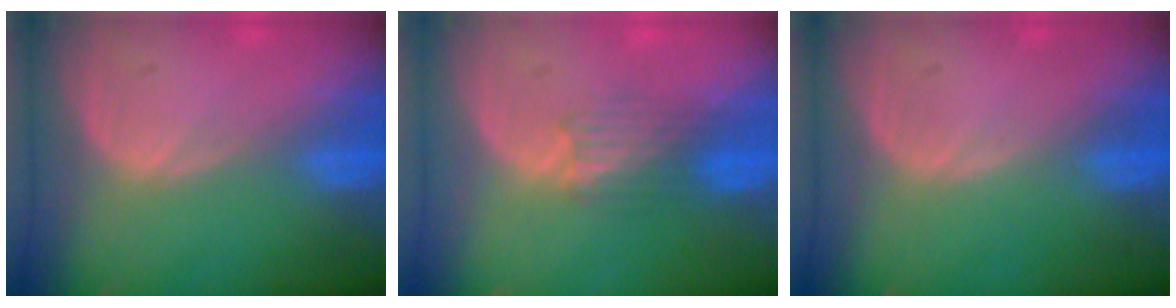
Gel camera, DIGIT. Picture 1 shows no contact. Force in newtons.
{"total": 3.4, "press": 3.3, "slide": 0.5}
{"total": 0.0}